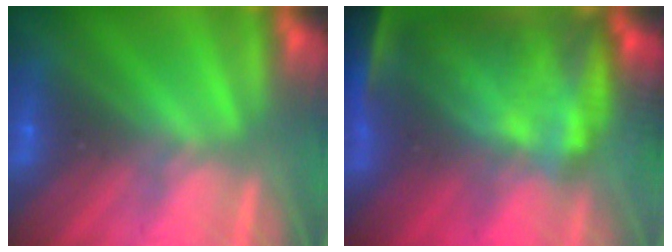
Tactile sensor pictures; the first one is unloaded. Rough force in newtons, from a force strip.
{"total": 10.3}